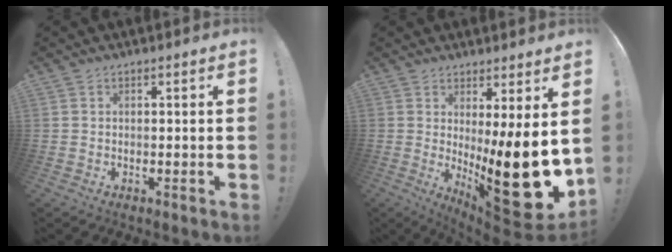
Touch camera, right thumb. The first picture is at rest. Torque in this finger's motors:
{"motor_torque": [-0.08, 1.65, 1.36, 1.10, 0.18]}